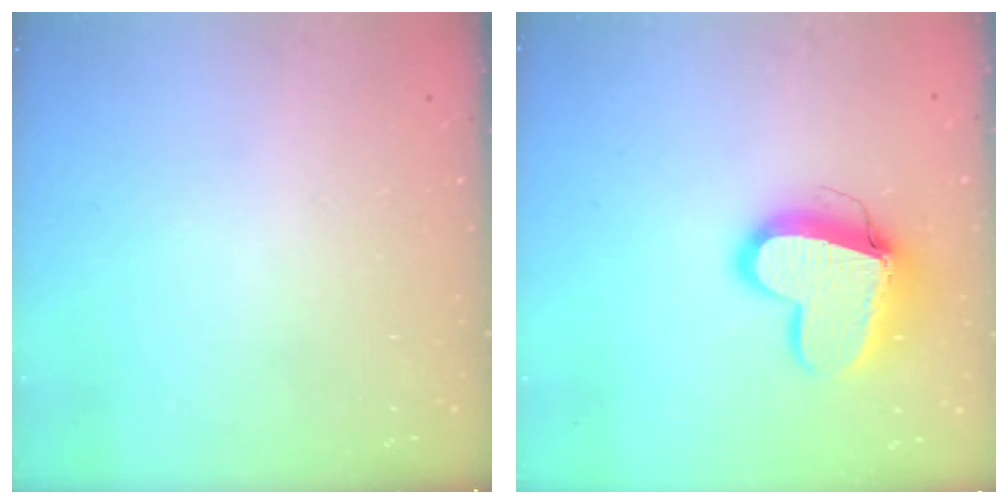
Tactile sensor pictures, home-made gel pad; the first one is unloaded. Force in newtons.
{"total": 13.3, "press": 13.2, "slide": 1.3}